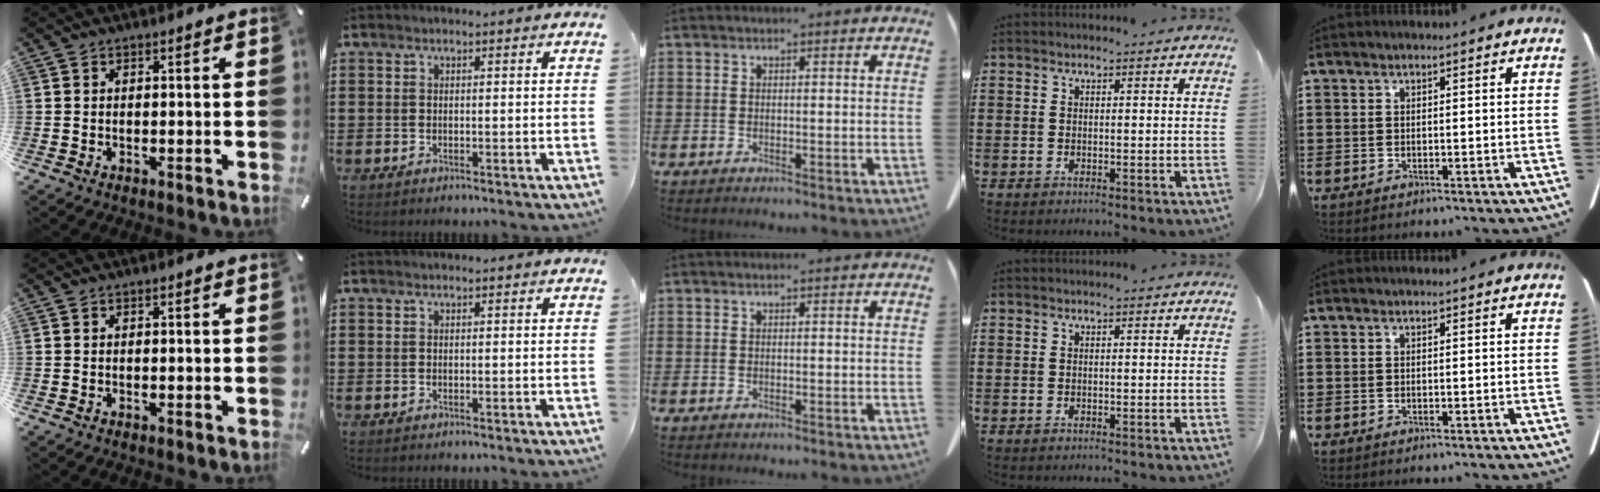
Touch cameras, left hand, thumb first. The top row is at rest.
{}